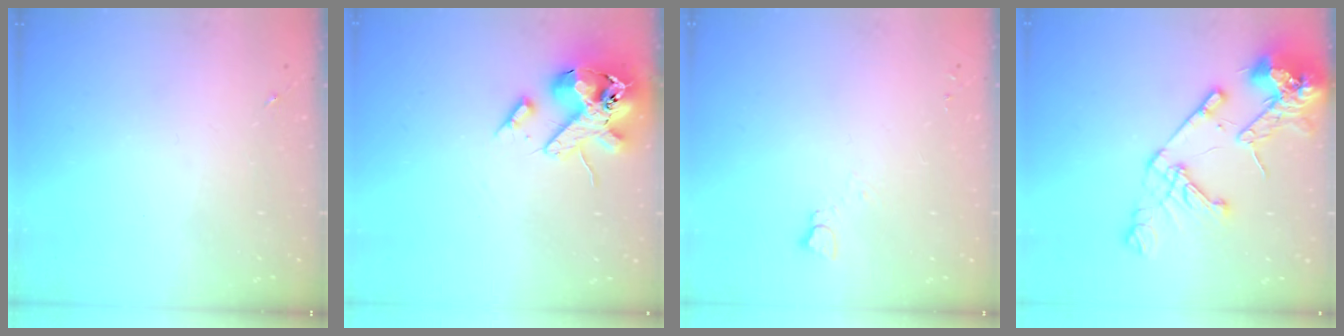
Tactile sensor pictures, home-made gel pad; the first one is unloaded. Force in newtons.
{"total": 16.9, "press": 16.7, "slide": 2.8}
{"total": 2.8, "press": 2.7, "slide": 0.3}
{"total": 19.4, "press": 19.2, "slide": 2.7}